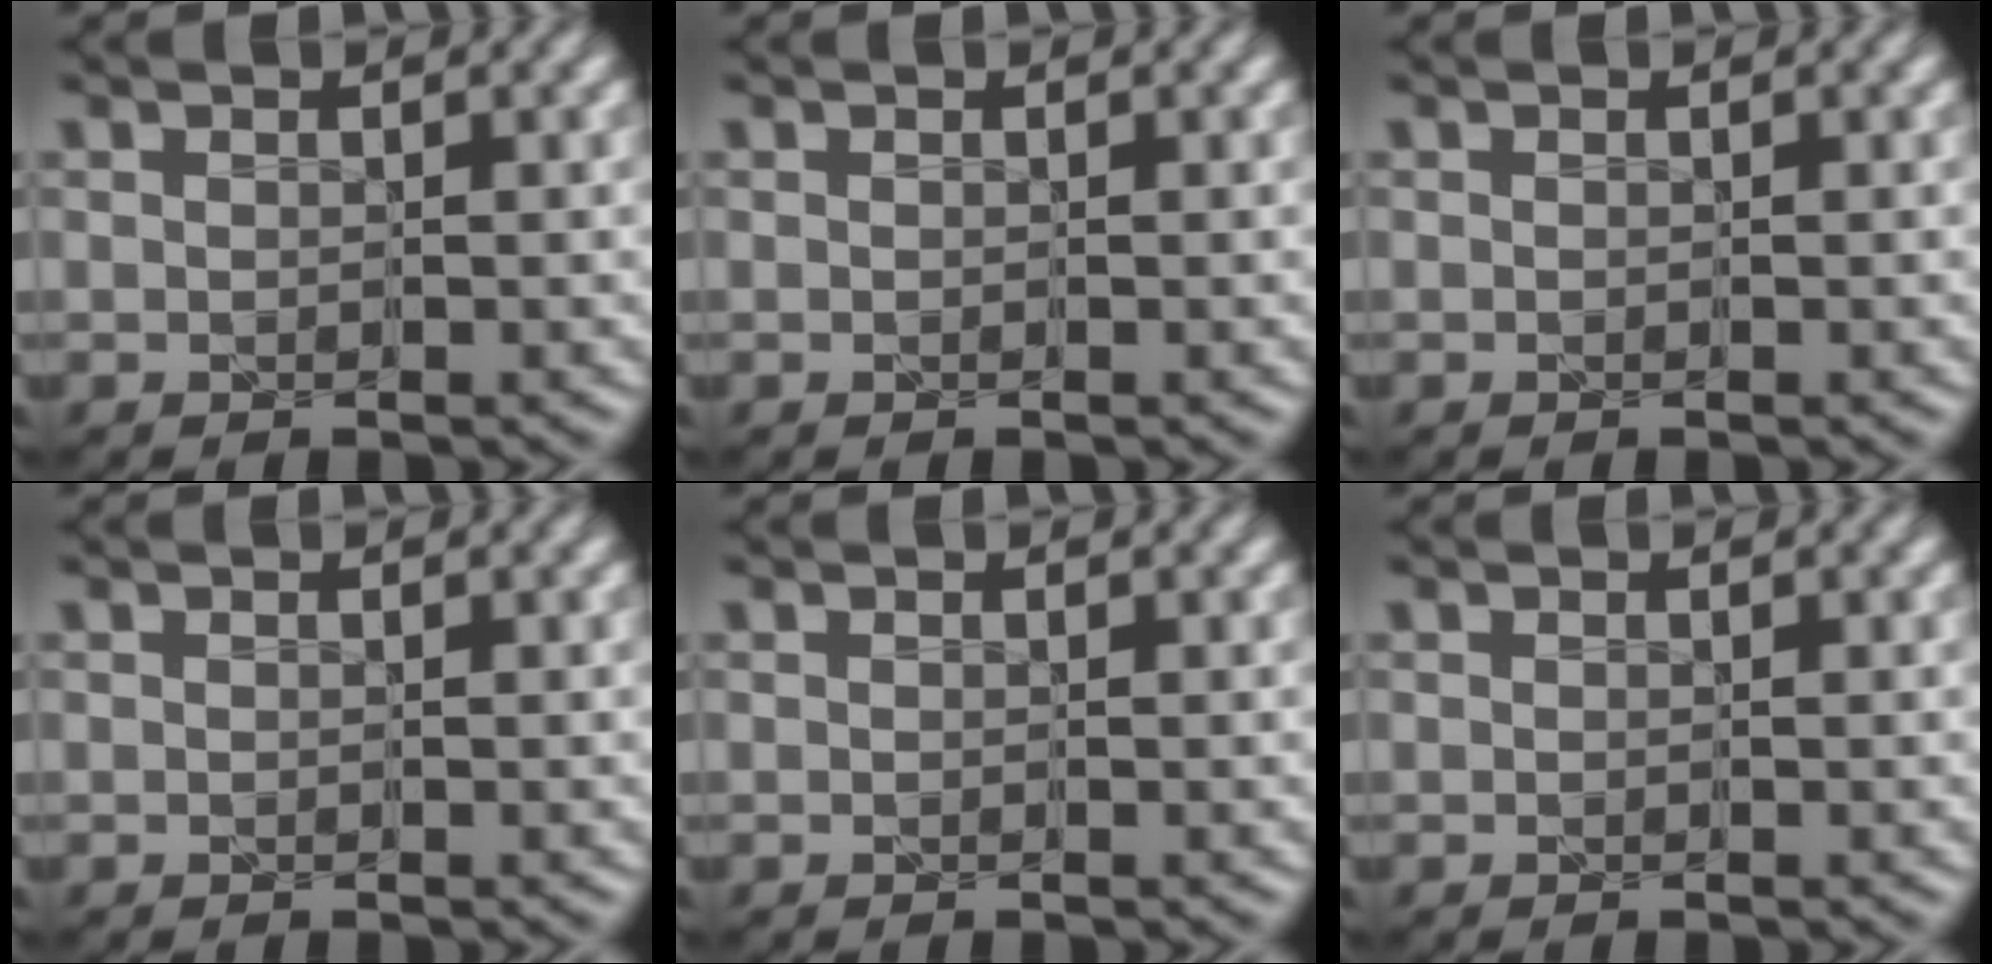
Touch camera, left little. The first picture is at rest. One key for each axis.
{"total": 0.0}
{"total": 0.0}
{"total": 0.0}
{"total": 0.0}
{"total": 0.0}